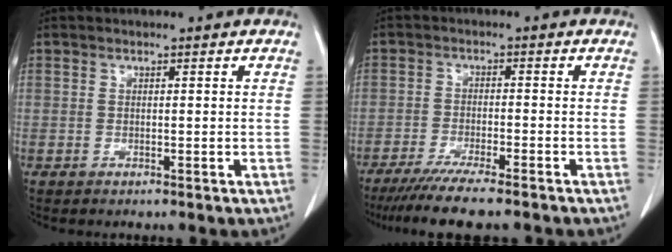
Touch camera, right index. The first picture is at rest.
{"total": 9.0, "force": [-7.4, 0.5, 5.2], "torque": [-0.078, -0.021, -0.117]}